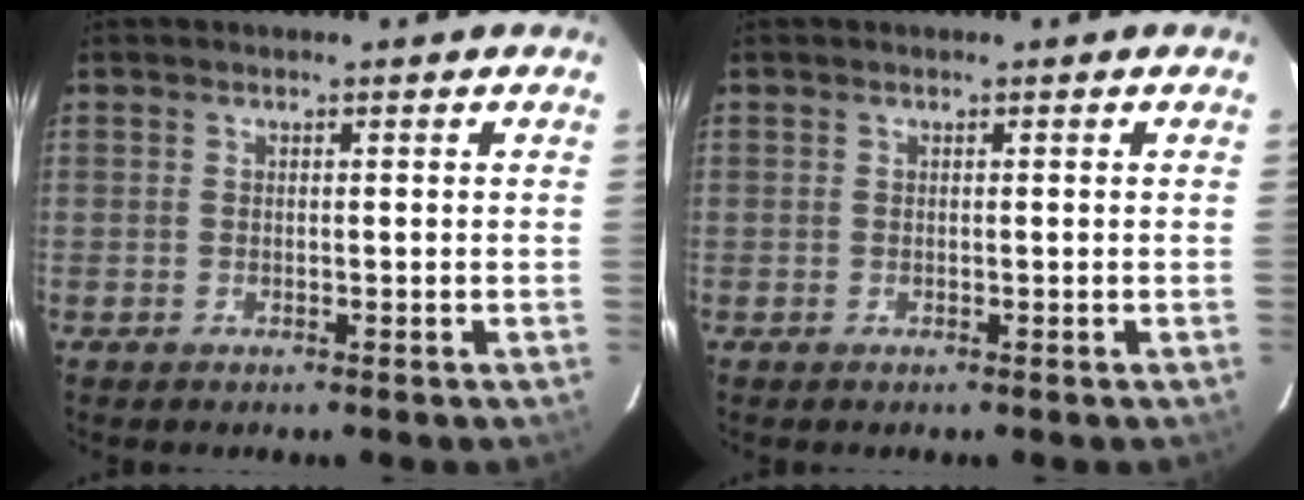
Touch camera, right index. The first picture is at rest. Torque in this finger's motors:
{"motor_torque": [0.00, 0.00, 0.00, 0.00]}